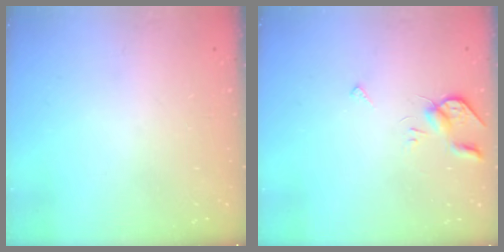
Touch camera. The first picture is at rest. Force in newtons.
{"total": 5.5, "press": 5.4, "slide": 0.7}